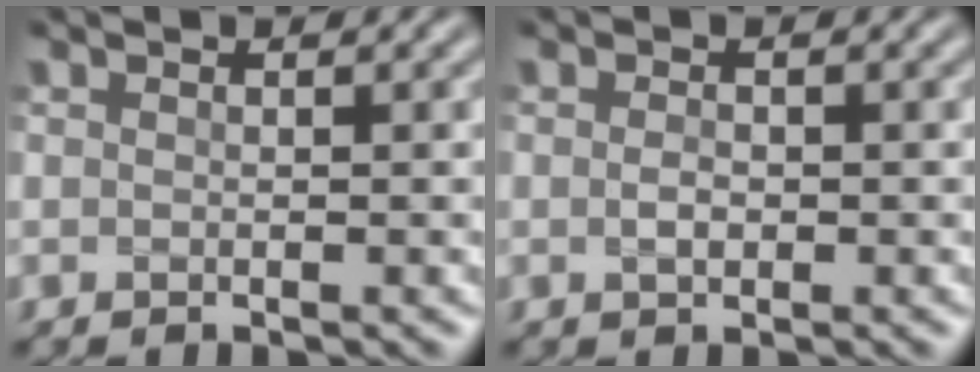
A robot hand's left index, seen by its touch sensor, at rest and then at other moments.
{"total": 0.9, "force": [0.0, 0.6, 0.7], "torque": [-0.014, 0.003, -0.001]}